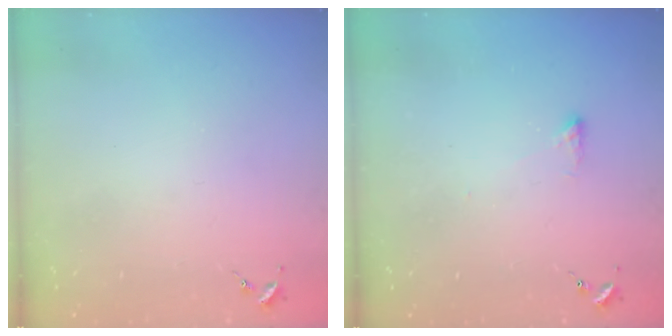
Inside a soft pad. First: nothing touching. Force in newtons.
{"total": 2.7, "press": 2.6, "slide": 0.5}